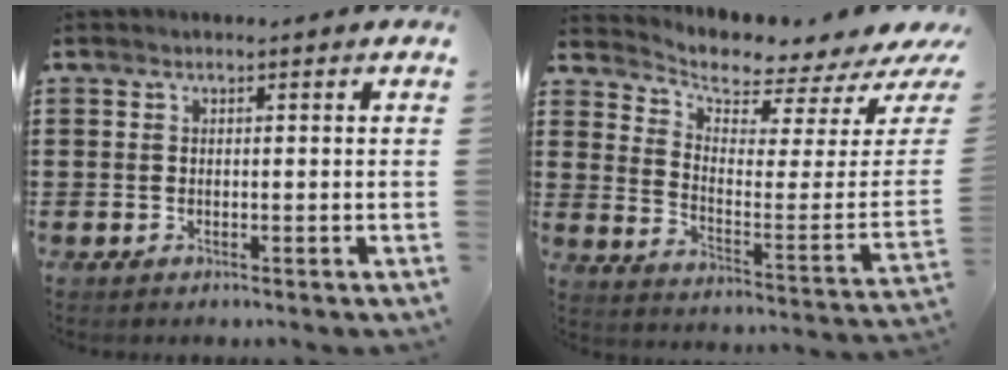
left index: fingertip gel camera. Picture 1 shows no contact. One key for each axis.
{"total": 3.9, "fx": 3.7, "fy": 0.4, "fz": 1.0, "tx": -0.048, "ty": -0.047, "tz": 0.060}